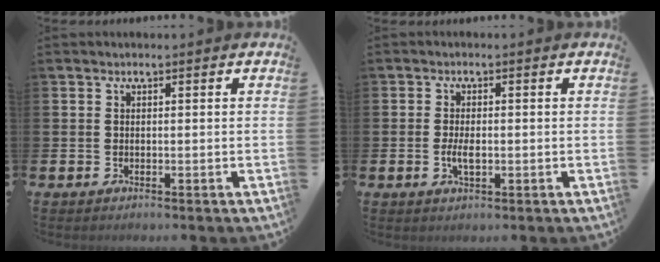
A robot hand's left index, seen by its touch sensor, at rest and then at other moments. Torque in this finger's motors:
{"motor_torque": [0.61, 0.00, 0.09, 0.10]}